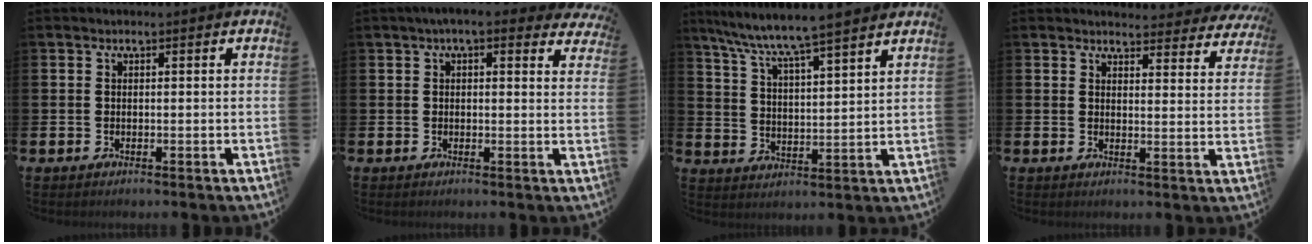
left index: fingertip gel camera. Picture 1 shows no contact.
{"total": 3.5, "force": [2.9, 0.8, 1.7], "torque": [-0.029, -0.009, 0.049]}
{"total": 7.5, "force": [7.2, -0.3, 2.3], "torque": [-0.076, -0.048, 0.123]}
{"total": 3.4, "force": [3.4, 0.6, 0.1], "torque": [-0.004, -0.025, 0.058]}